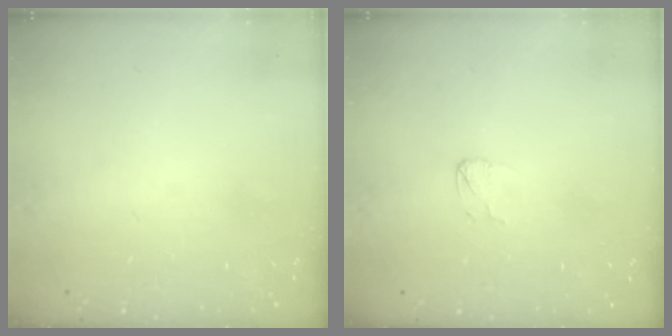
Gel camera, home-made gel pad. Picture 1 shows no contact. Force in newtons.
{"total": 2.9, "press": 2.8, "slide": 0.3}